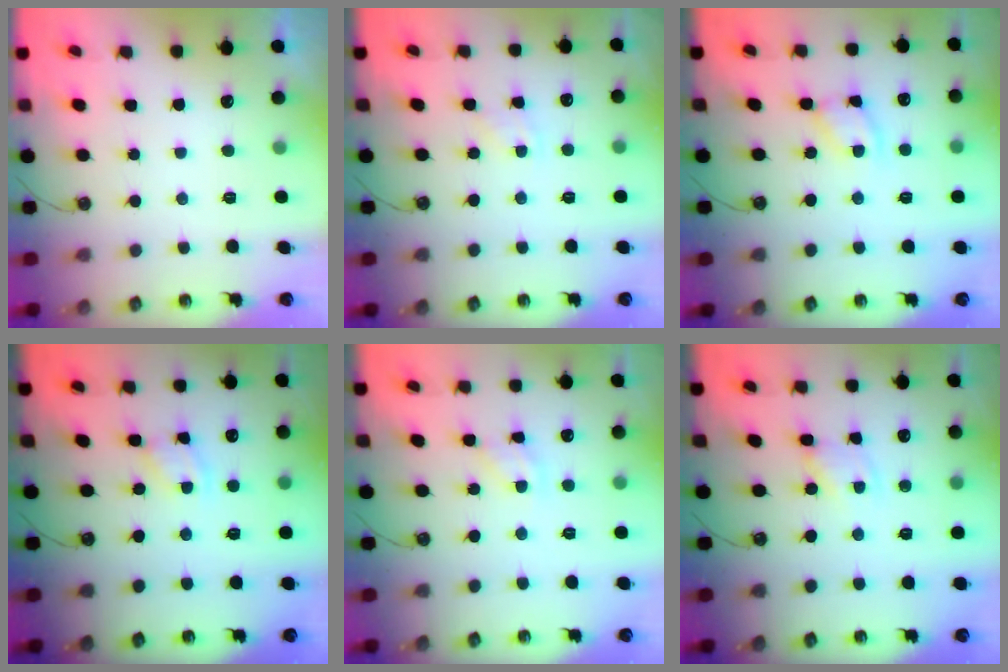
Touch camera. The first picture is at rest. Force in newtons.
{"total": 2.5, "press": 2.5, "slide": 0.5}
{"total": 7.0, "press": 7.0, "slide": 0.4}
{"total": 2.3, "press": 2.3, "slide": 0.1}
{"total": 6.3, "press": 6.3, "slide": 0.0}
{"total": 1.8, "press": 1.8, "slide": 0.1}